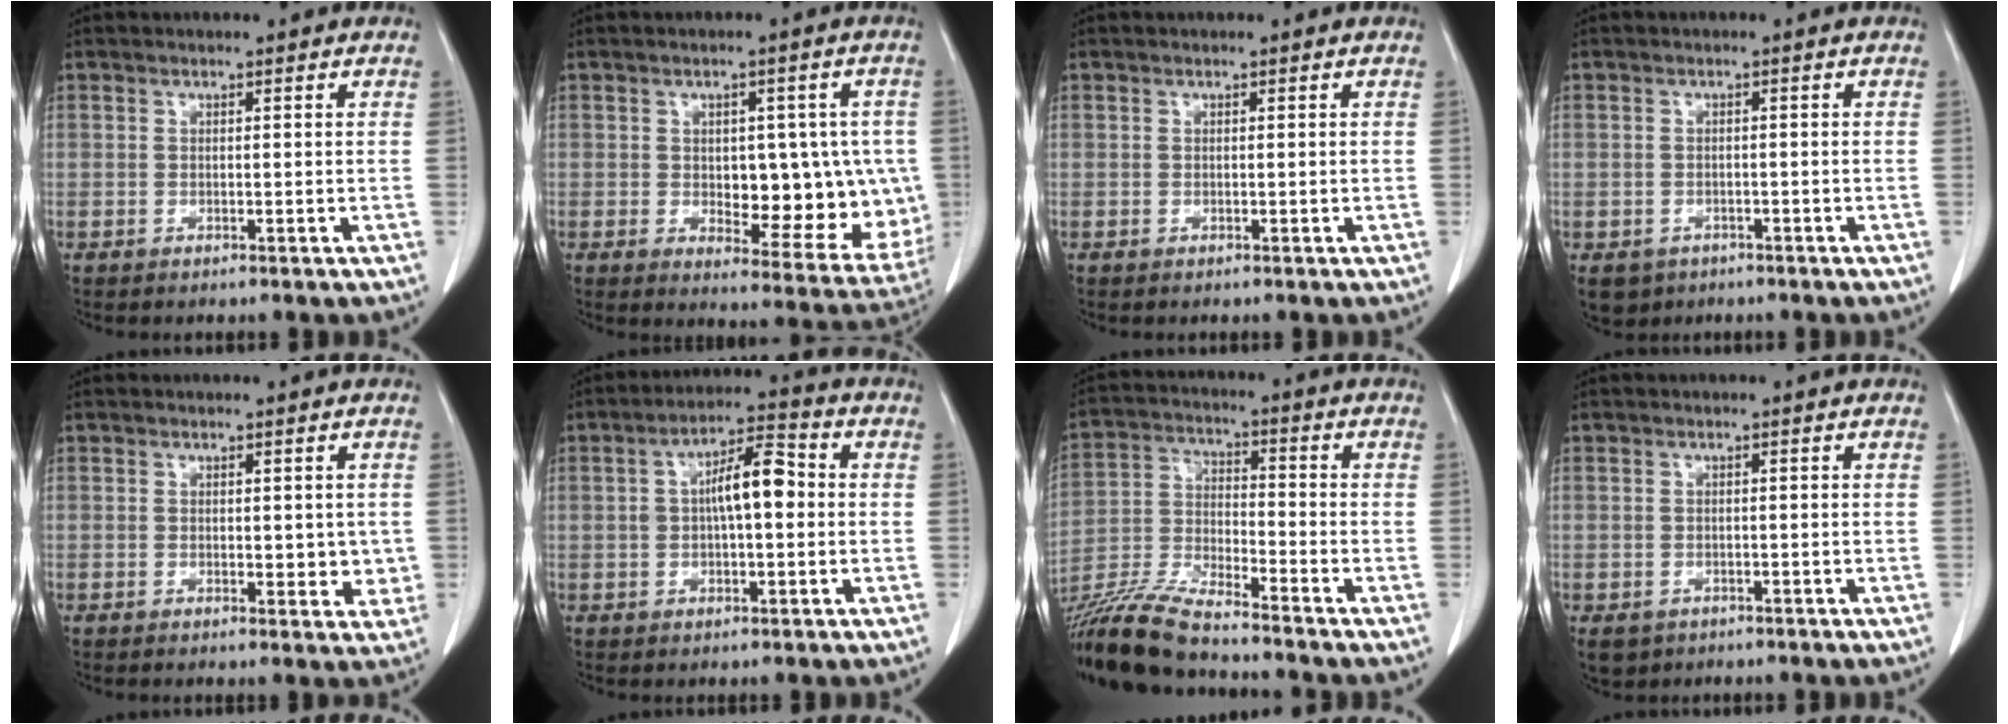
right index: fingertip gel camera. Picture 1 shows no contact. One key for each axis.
{"total": 13.5, "fx": -0.4, "fy": 6.6, "fz": 11.8, "tx": -0.134, "ty": 0.009, "tz": 0.016}
{"total": 0.0}
{"total": 4.2, "fx": -2.5, "fy": 3.3, "fz": 0.8, "tx": -0.009, "ty": 0.003, "tz": -0.036}
{"total": 3.9, "fx": 0.0, "fy": 2.2, "fz": 3.2, "tx": -0.022, "ty": -0.004, "tz": 0.004}
{"total": 8.0, "fx": 0.6, "fy": 2.7, "fz": 7.5, "tx": -0.128, "ty": 0.028, "tz": 0.007}
{"total": 12.4, "fx": -11.2, "fy": 0.6, "fz": 5.1, "tx": -0.102, "ty": -0.011, "tz": -0.214}
{"total": 3.9, "fx": -2.3, "fy": 3.0, "fz": 0.9, "tx": -0.012, "ty": 0.000, "tz": -0.031}